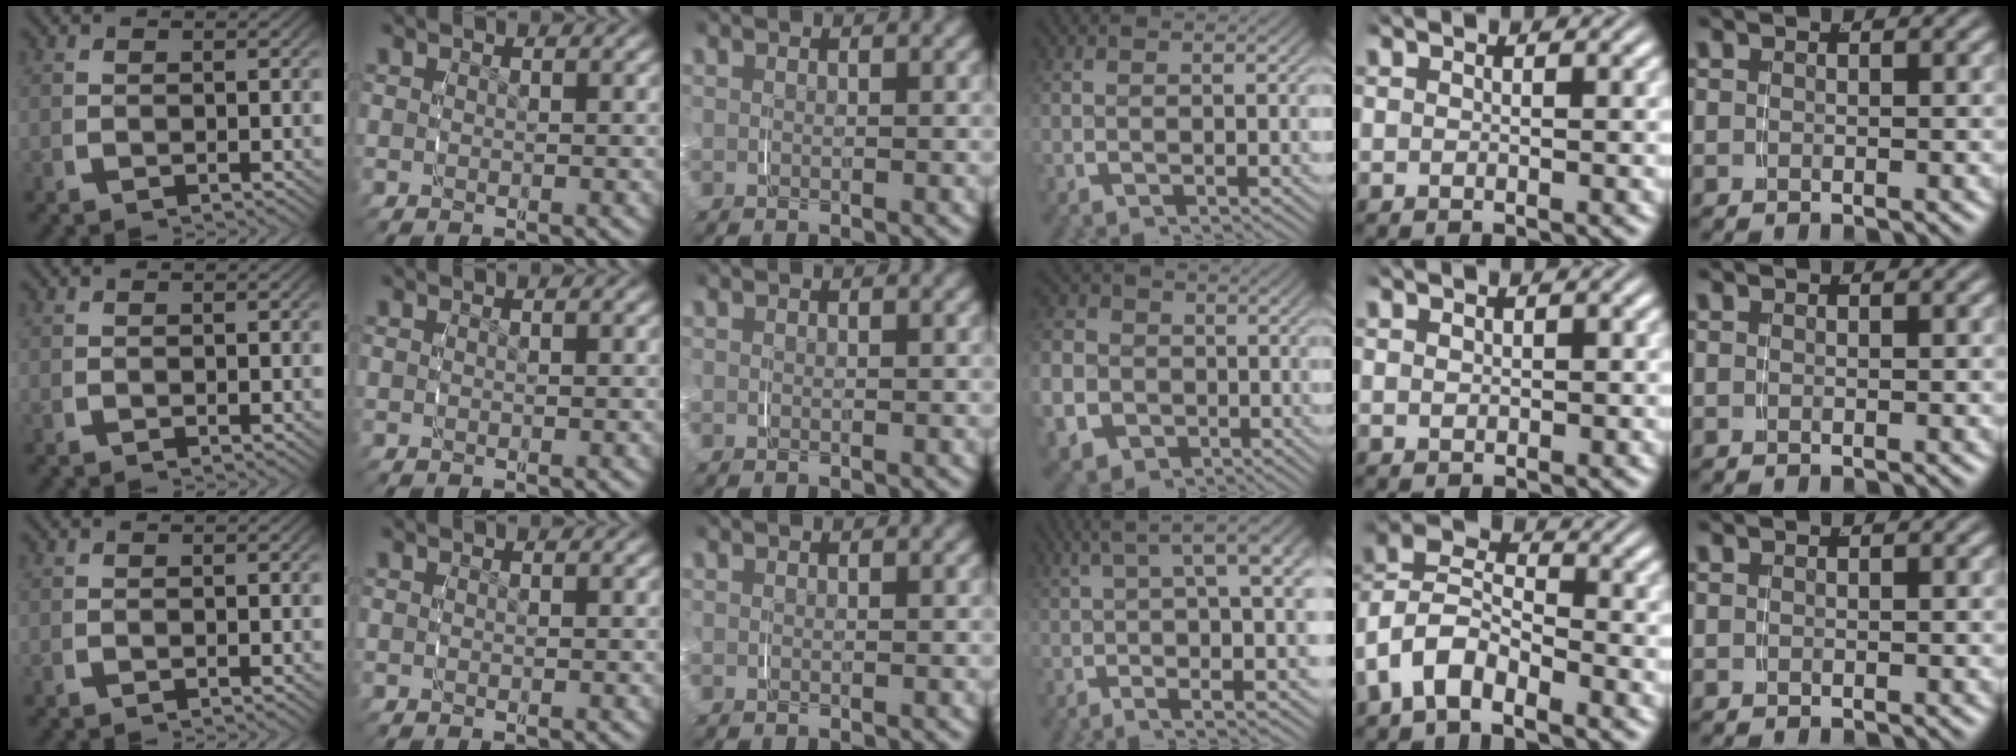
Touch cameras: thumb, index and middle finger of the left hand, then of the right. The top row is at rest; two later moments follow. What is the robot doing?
{"motion": "grasp_and_lifting", "object": "jacket"}